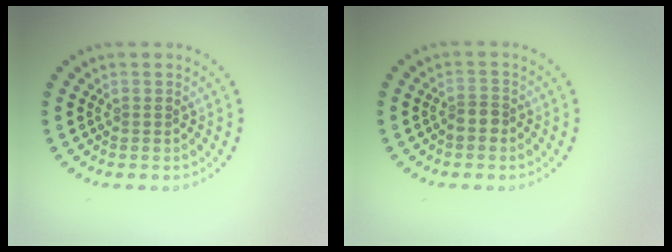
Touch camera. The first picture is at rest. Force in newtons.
{"total": 1.5, "press": 1.2, "slide": 0.9}